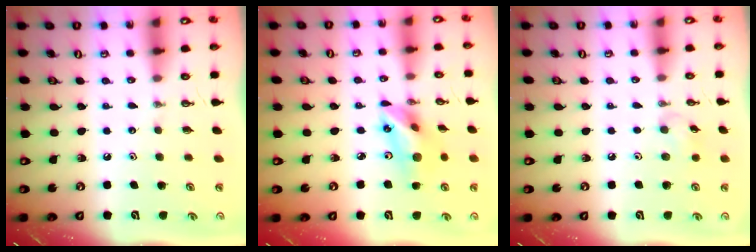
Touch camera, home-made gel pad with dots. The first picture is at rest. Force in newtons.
{"total": 13.9, "press": 13.6, "slide": 3.1}
{"total": 5.3, "press": 5.1, "slide": 1.1}